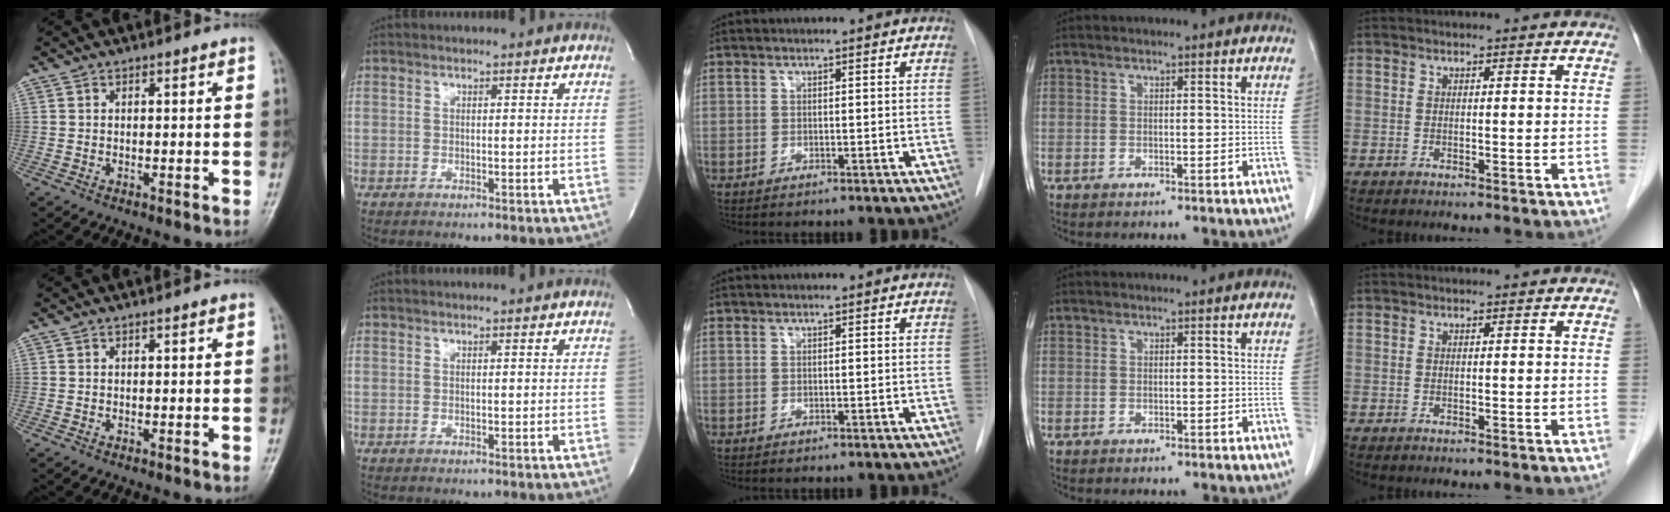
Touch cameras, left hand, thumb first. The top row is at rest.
{}